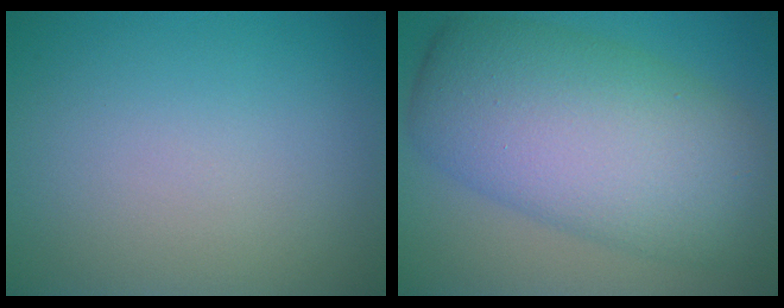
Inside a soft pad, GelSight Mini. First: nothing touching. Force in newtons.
{"total": 11.6, "press": 11.6, "slide": 0.3}